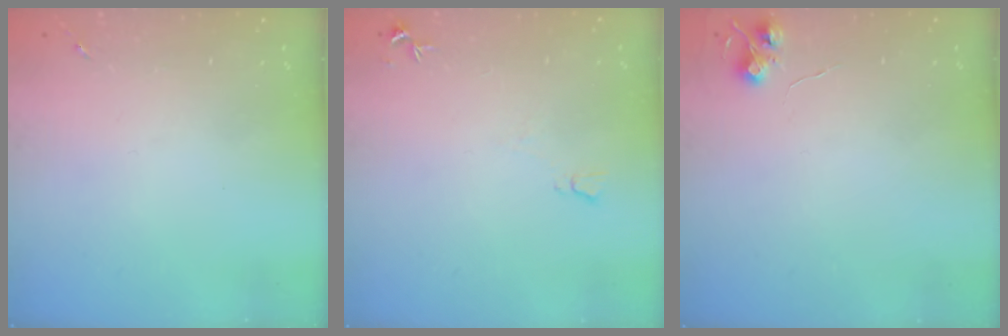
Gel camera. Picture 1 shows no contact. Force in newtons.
{"total": 4.9, "press": 4.9, "slide": 0.6}
{"total": 5.5, "press": 5.5, "slide": 0.5}